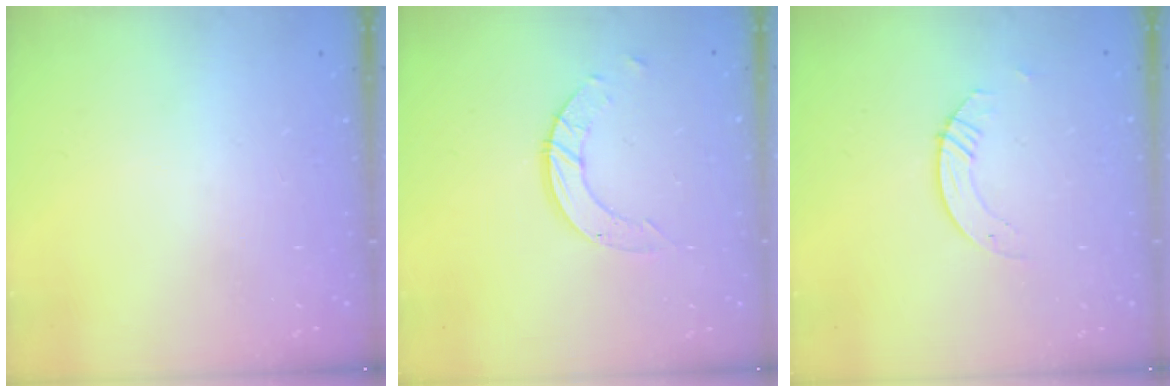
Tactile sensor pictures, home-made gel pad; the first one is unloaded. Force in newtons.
{"total": 5.9, "press": 5.9, "slide": 0.5}
{"total": 2.8, "press": 2.8, "slide": 0.2}